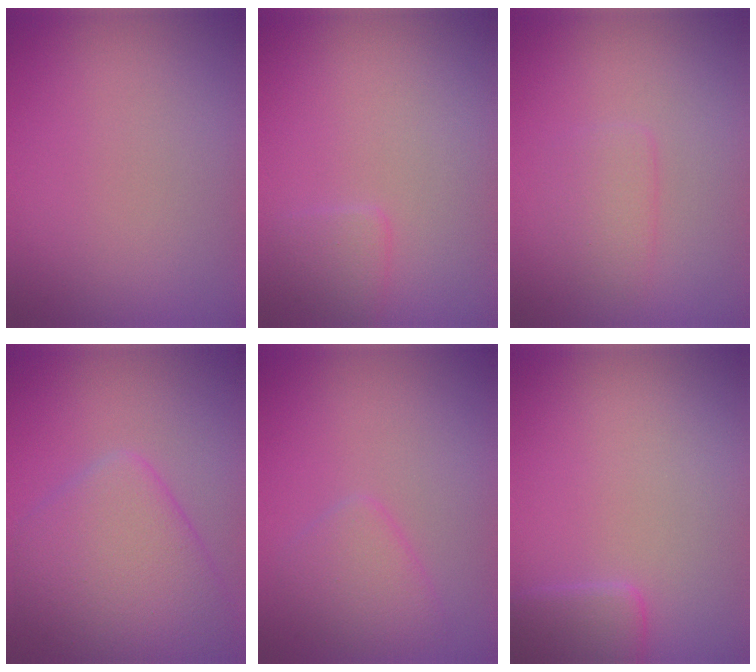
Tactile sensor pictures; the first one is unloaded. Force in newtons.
{"total": 1.2, "press": 1.2, "slide": 0.1}
{"total": 1.6, "press": 1.6, "slide": 0.0}
{"total": 6.5, "press": 6.5, "slide": 0.2}
{"total": 2.4, "press": 2.4, "slide": 0.1}
{"total": 2.0, "press": 2.0, "slide": 0.1}